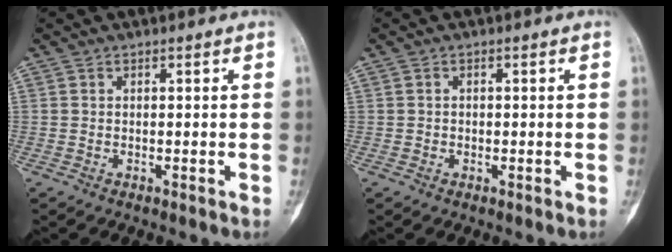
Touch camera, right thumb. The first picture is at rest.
{"total": 0.6, "force": [-0.1, 0.6, 0.1], "torque": [0.001, 0.003, -0.003]}